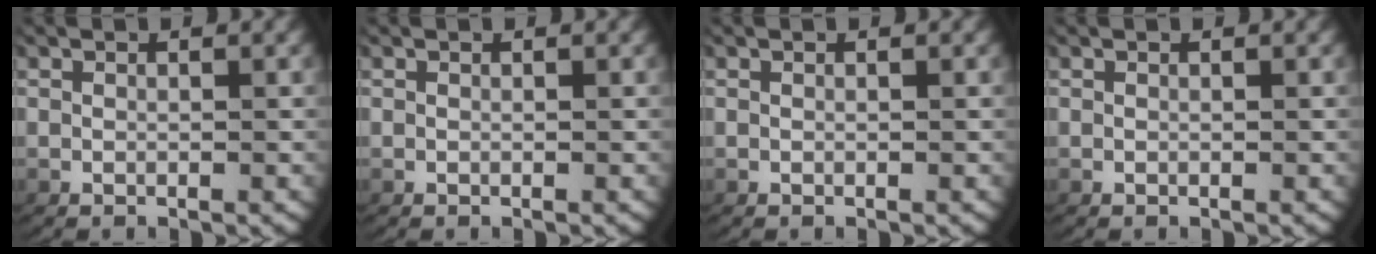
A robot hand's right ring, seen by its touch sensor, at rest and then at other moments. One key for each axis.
{"total": 0.0}
{"total": 0.0}
{"total": 0.0}